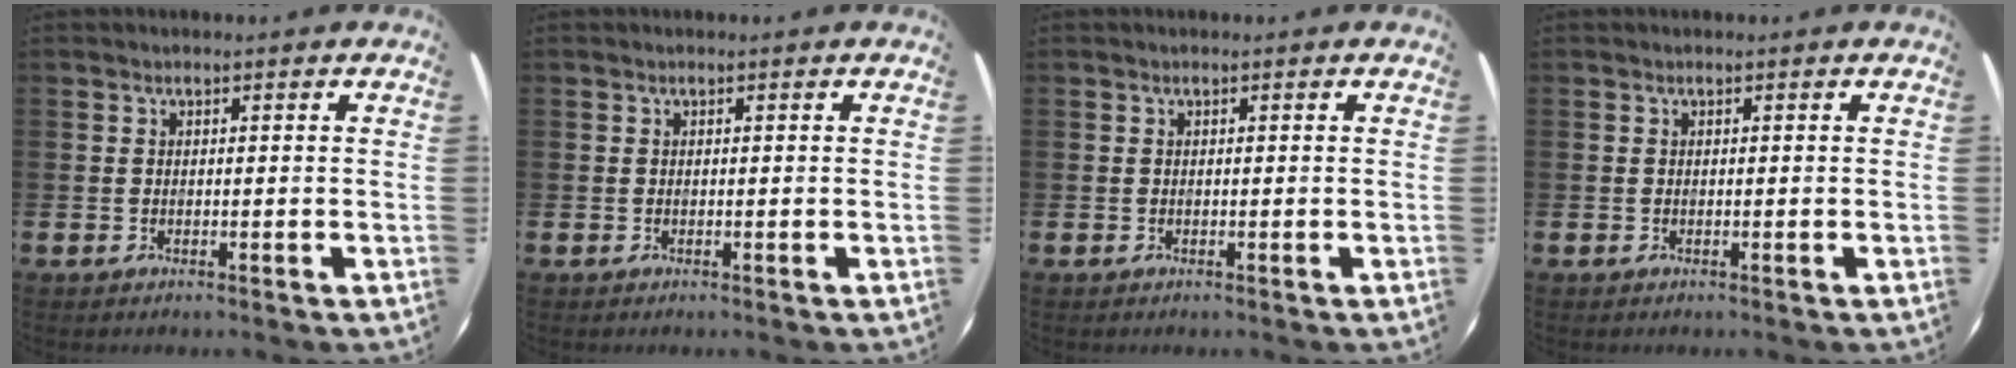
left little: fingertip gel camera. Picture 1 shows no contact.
{"total": 0.0}
{"total": 0.0}
{"total": 0.0}